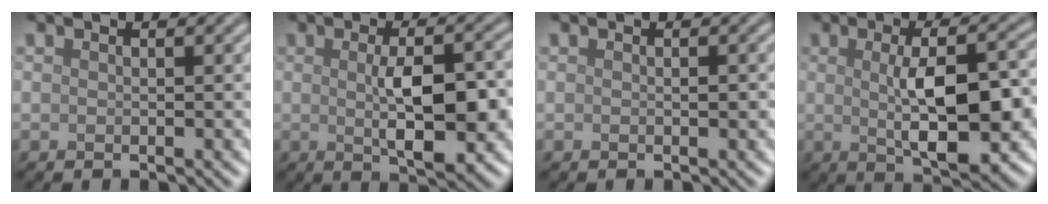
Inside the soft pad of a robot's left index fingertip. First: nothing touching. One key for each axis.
{"total": 6.4, "fx": -0.2, "fy": 2.2, "fz": 6.0, "tx": -0.099, "ty": -0.003, "tz": 0.001}
{"total": 0.6, "fx": 0.0, "fy": 0.3, "fz": 0.5, "tx": -0.008, "ty": 0.000, "tz": 0.001}
{"total": 8.4, "fx": -0.1, "fy": 2.9, "fz": 7.8, "tx": -0.119, "ty": -0.001, "tz": 0.001}